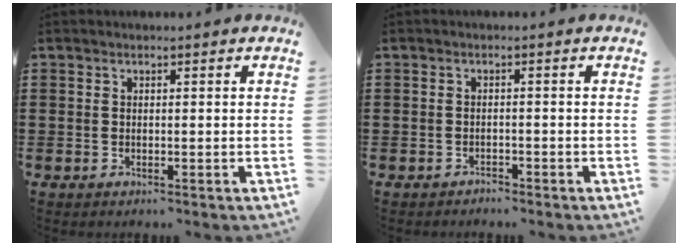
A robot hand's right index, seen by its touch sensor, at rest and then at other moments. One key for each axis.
{"total": 1.2, "fx": -1.2, "fy": 0.2, "fz": 0.0, "tx": -0.005, "ty": 0.003, "tz": -0.026}